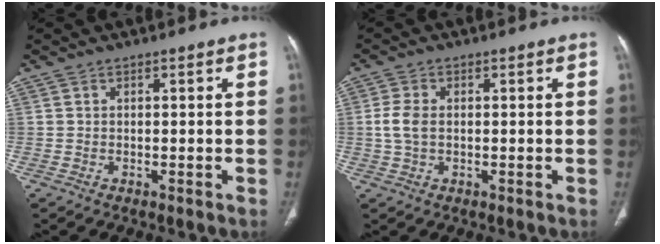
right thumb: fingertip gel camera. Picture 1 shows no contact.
{"total": 3.9, "force": [0.1, 2.4, 3.1], "torque": [-0.077, 0.007, 0.001]}